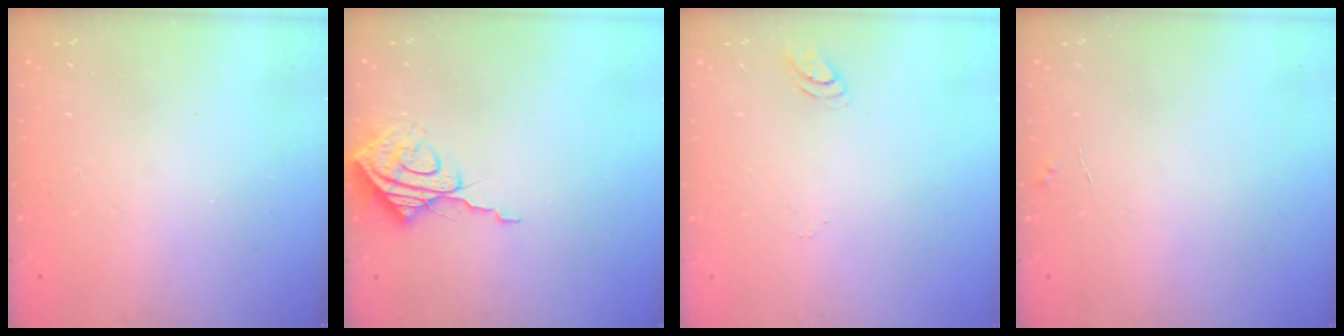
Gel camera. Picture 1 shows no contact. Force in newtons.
{"total": 8.8, "press": 8.8, "slide": 0.7}
{"total": 3.7, "press": 3.7, "slide": 0.3}
{"total": 2.8, "press": 2.8, "slide": 0.3}